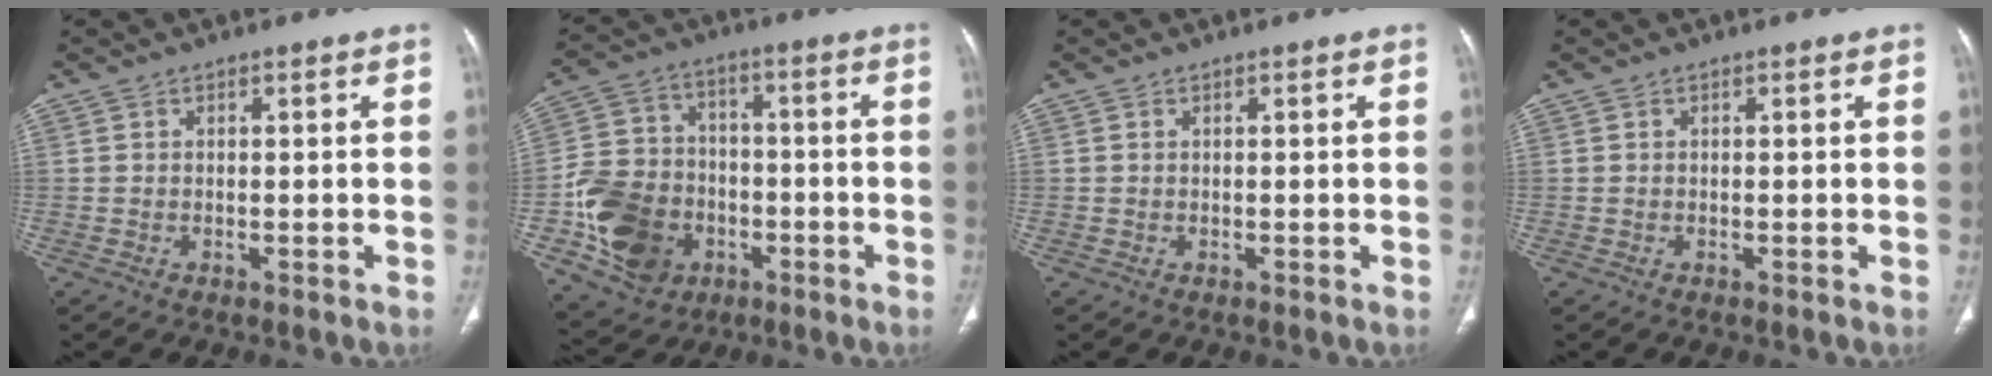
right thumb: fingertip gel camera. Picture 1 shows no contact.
{"total": 16.8, "force": [-5.0, 13.8, 8.2], "torque": [-0.132, 0.022, -0.078]}
{"total": 0.0}
{"total": 0.0}